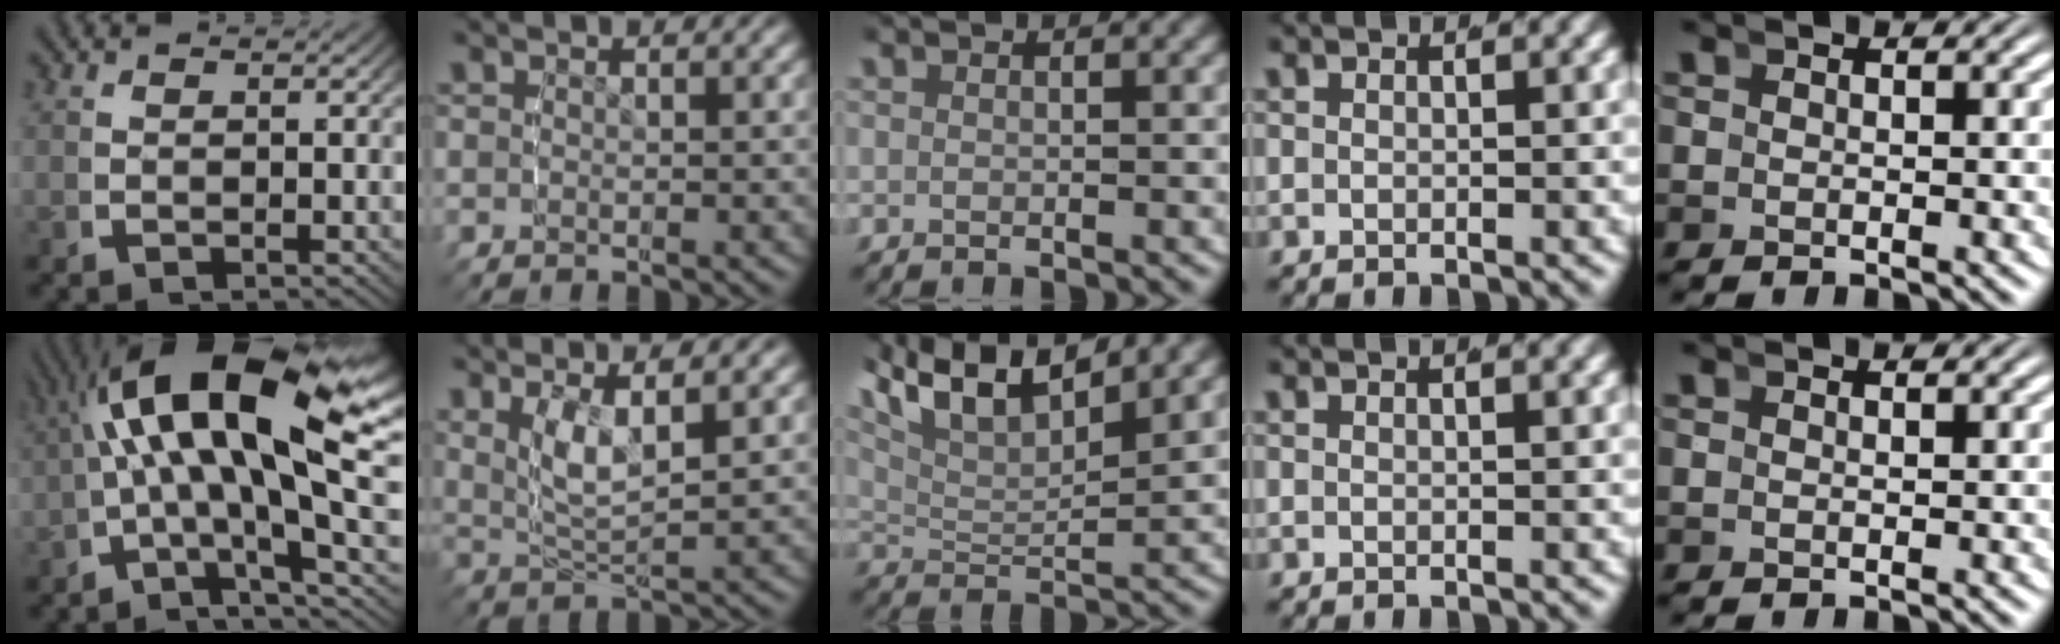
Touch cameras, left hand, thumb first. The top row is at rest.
{"thumb": {"total": 15.7, "force": [2.0, 7.5, 13.6], "torque": [-0.222, -0.011, 0.032]}, "index": {"total": 7.4, "force": [2.0, 5.0, 5.1], "torque": [-0.127, -0.011, 0.032]}, "middle": {"total": 9.3, "force": [5.1, 5.4, 5.6], "torque": [-0.121, 0.000, 0.082]}, "ring": {"total": 0.7, "force": [0.6, -0.2, 0.3], "torque": [0.000, 0.004, 0.007]}, "little": {"total": 0.6, "force": [0.3, -0.6, 0.0], "torque": [0.007, 0.001, 0.006]}}